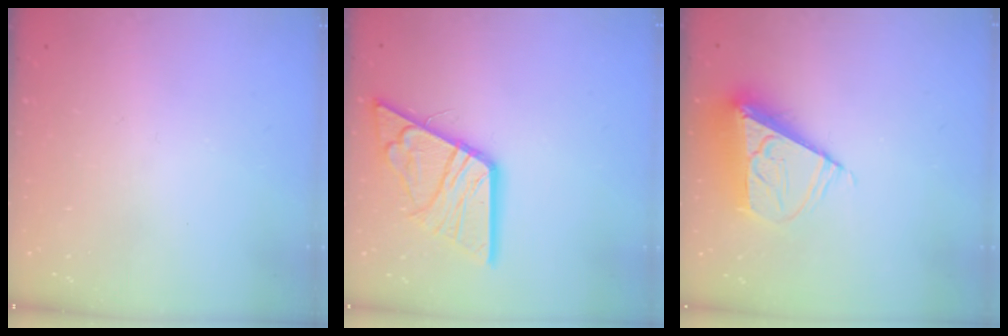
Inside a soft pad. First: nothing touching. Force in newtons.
{"total": 18.3, "press": 18.2, "slide": 2.0}
{"total": 10.7, "press": 10.7, "slide": 0.8}